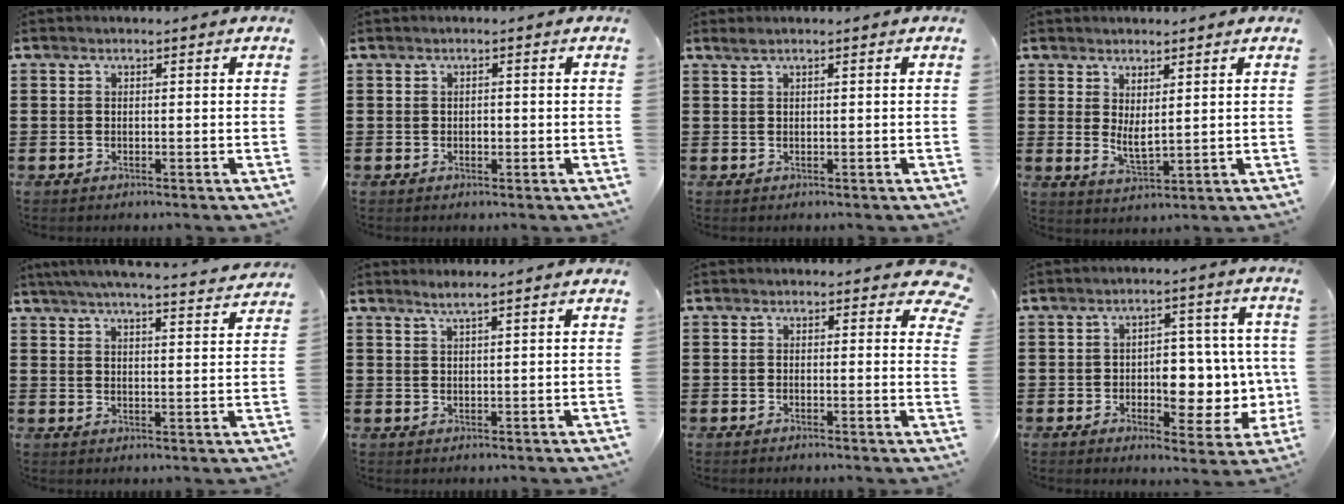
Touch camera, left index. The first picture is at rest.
{"total": 0.9, "force": [0.0, 0.6, 0.7], "torque": [-0.015, 0.002, -0.001]}
{"total": 0.6, "force": [0.4, 0.0, 0.5], "torque": [-0.010, -0.001, 0.007]}
{"total": 3.4, "force": [1.6, 1.1, 2.8], "torque": [-0.056, 0.000, 0.031]}
{"total": 5.5, "force": [5.1, -0.3, 1.9], "torque": [-0.055, -0.028, 0.089]}
{"total": 2.0, "force": [1.6, -0.3, 1.0], "torque": [-0.023, 0.001, 0.030]}
{"total": 1.4, "force": [0.9, 0.8, 0.8], "torque": [-0.005, 0.000, 0.013]}
{"total": 7.9, "force": [-0.6, 4.7, 6.3], "torque": [-0.096, 0.004, -0.013]}